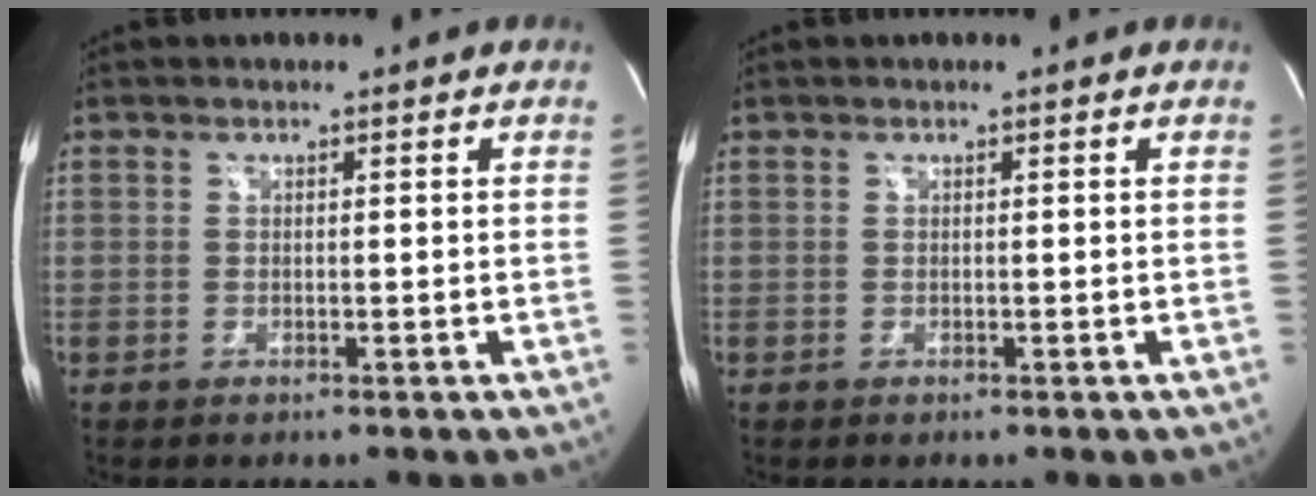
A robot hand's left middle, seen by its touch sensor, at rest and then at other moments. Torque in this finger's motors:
{"motor_torque": [0.37, -0.36, -0.04, 0.01]}